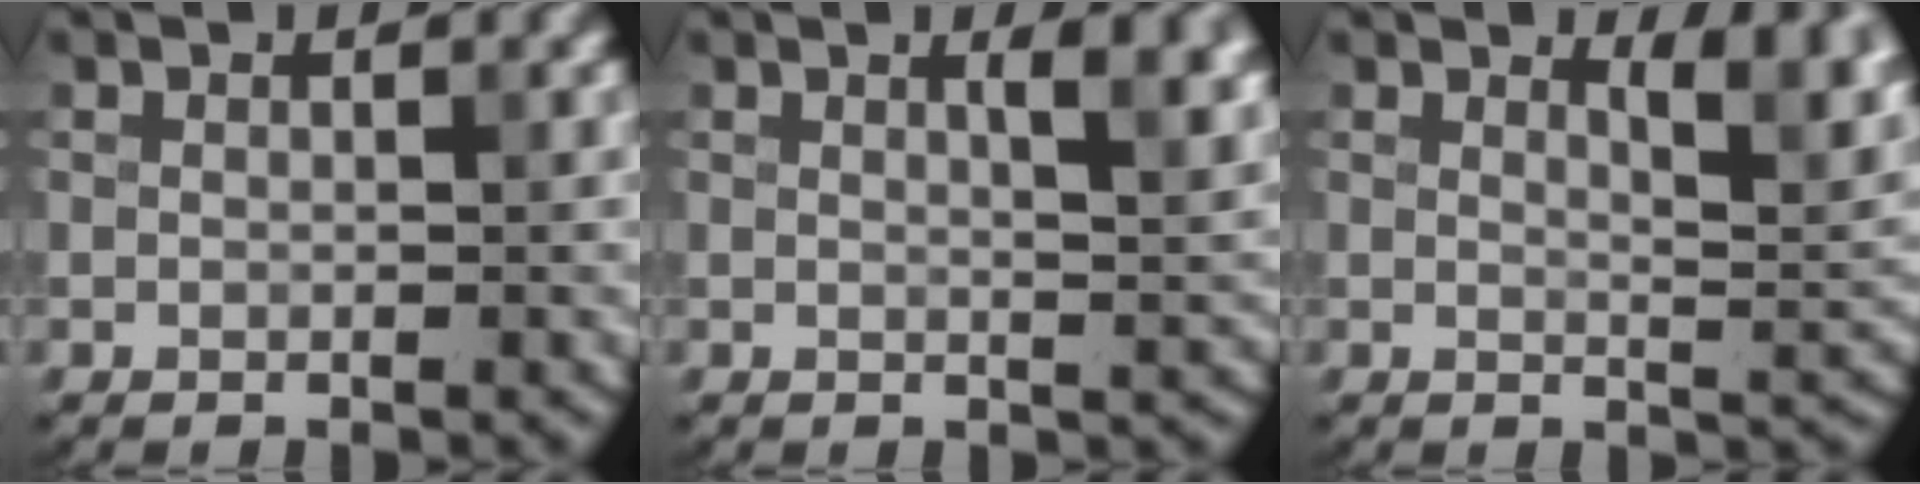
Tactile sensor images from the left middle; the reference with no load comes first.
{"total": 5.1, "force": [2.1, 2.0, 4.3], "torque": [-0.028, 0.011, 0.020]}
{"total": 4.8, "force": [2.9, 1.6, 3.5], "torque": [-0.037, -0.003, 0.040]}